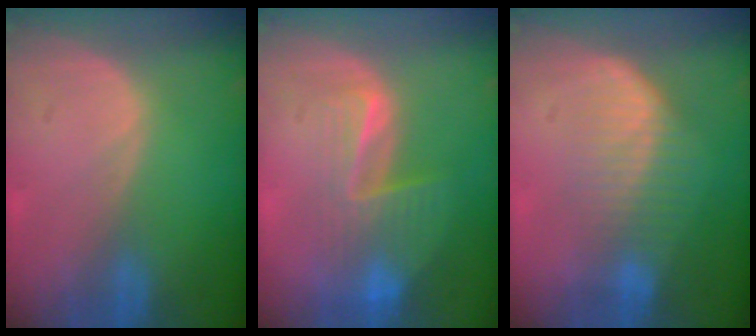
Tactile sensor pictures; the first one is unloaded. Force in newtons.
{"total": 8.1, "press": 7.0, "slide": 4.0}
{"total": 6.7, "press": 6.3, "slide": 2.3}